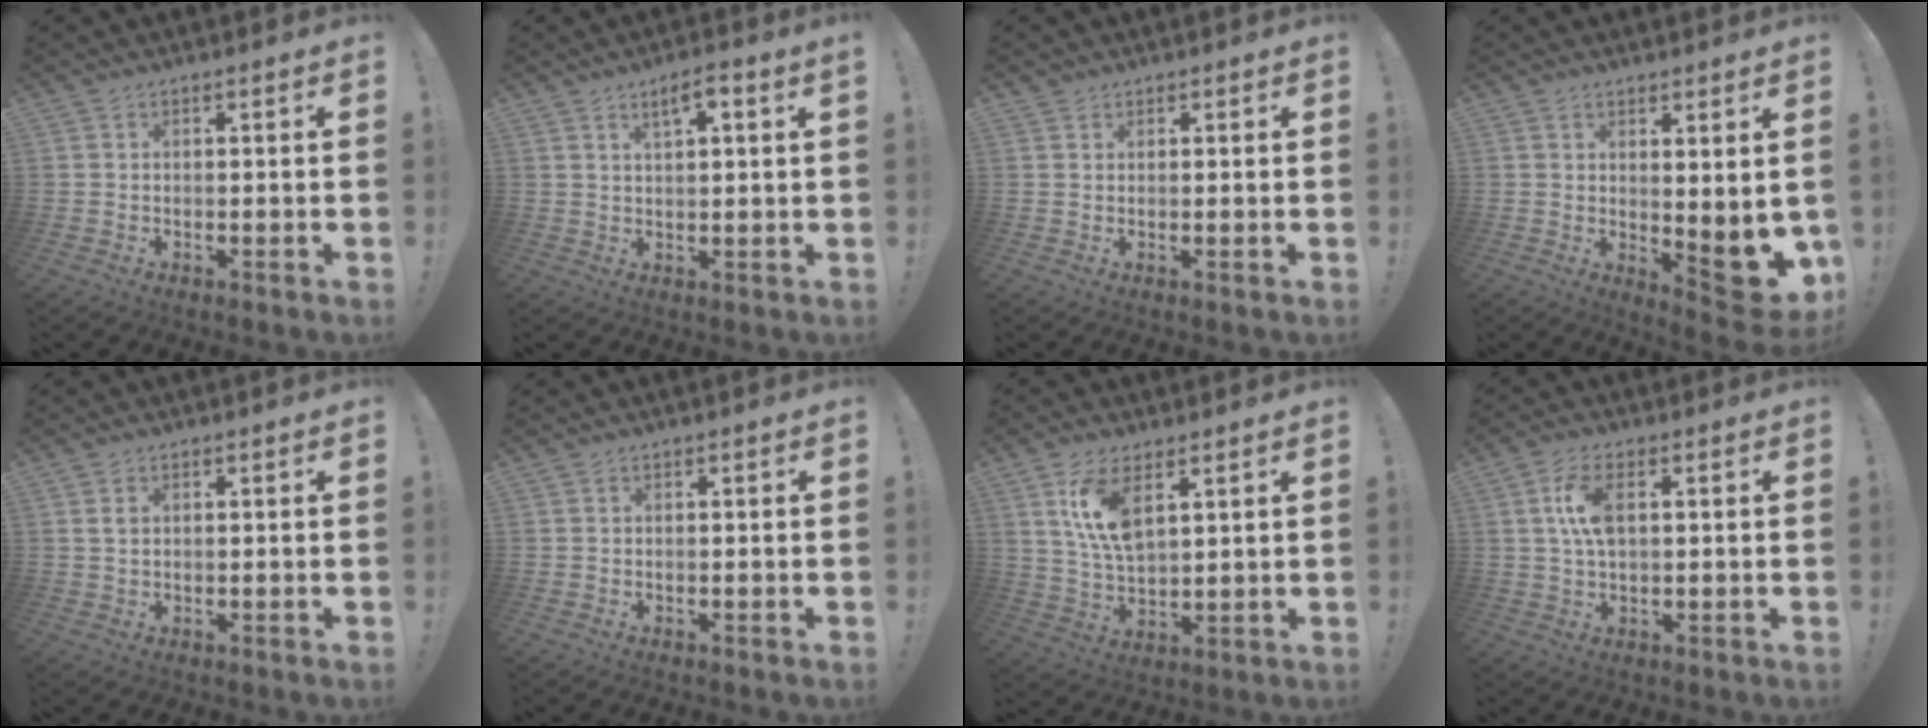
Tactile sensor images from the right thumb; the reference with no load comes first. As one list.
[{"total": 4.0, "force": [2.2, 0.5, 3.3], "torque": [-0.053, -0.005, 0.032]}, {"total": 1.3, "force": [1.0, 0.8, -0.1], "torque": [0.002, -0.001, 0.020]}, {"total": 12.1, "force": [-2.1, 3.2, 11.5], "torque": [-0.118, -0.015, -0.027]}, {"total": 1.7, "force": [0.7, 1.1, 1.1], "torque": [-0.015, 0.002, 0.011]}, {"total": 0.0}, {"total": 10.7, "force": [5.2, 4.9, 7.9], "torque": [-0.166, -0.020, 0.092]}, {"total": 7.8, "force": [1.5, 4.0, 6.5], "torque": [-0.121, -0.002, 0.023]}]